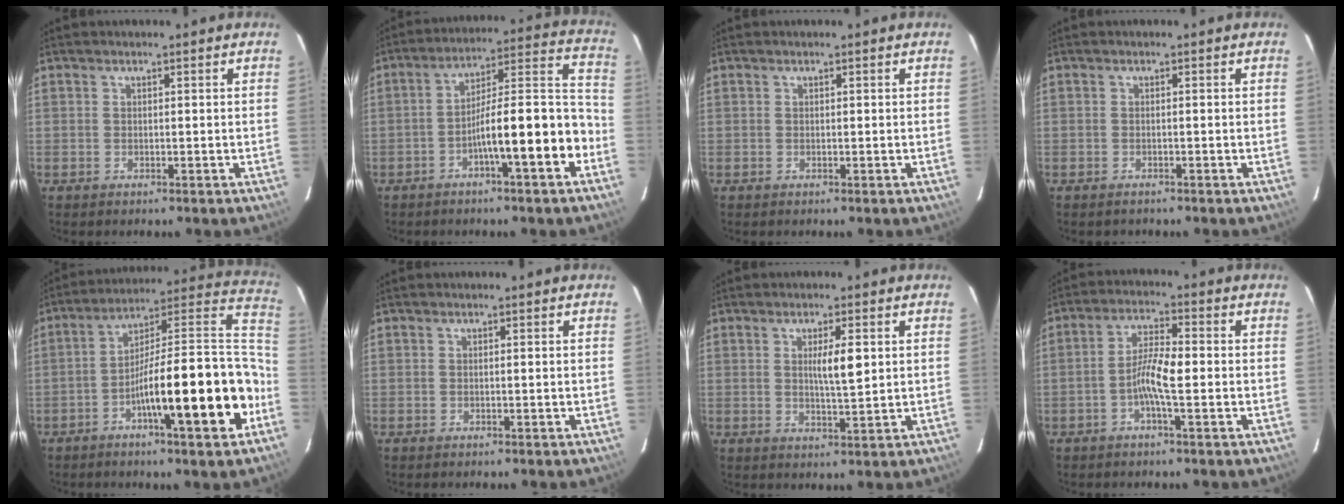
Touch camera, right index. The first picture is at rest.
{"total": 13.7, "force": [-5.3, 1.1, 12.6], "torque": [-0.187, 0.028, -0.081]}
{"total": 0.0}
{"total": 1.0, "force": [-0.9, 0.3, 0.2], "torque": [-0.007, -0.002, -0.011]}
{"total": 20.7, "force": [-7.4, 1.7, 19.3], "torque": [-0.253, 0.016, -0.114]}
{"total": 0.0}
{"total": 4.3, "force": [1.0, 0.5, 4.2], "torque": [-0.069, -0.005, 0.017]}
{"total": 5.8, "force": [-1.5, 0.6, 5.6], "torque": [-0.112, 0.008, -0.030]}